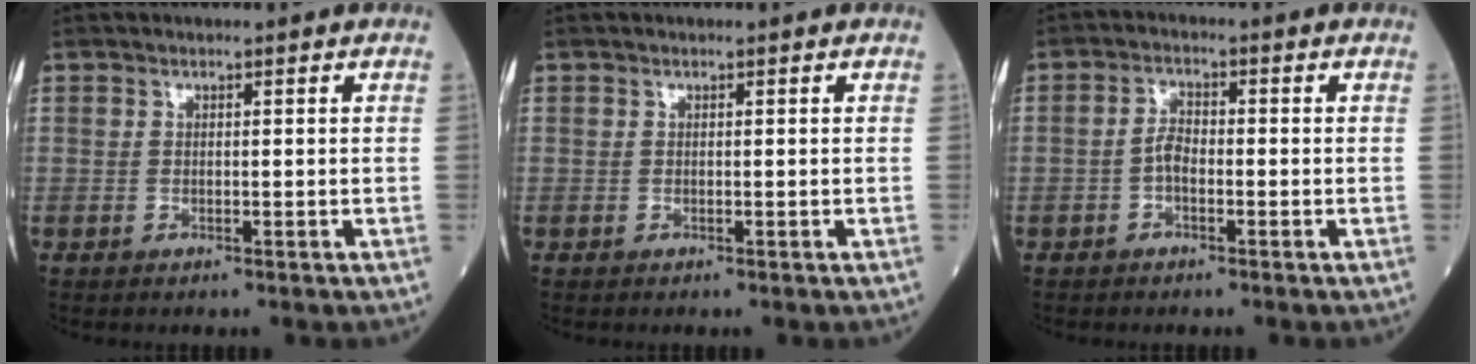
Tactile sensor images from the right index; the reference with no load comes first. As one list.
[{"total": 0.0}, {"total": 2.5, "force": [-0.9, 1.1, 2.1], "torque": [-0.037, 0.004, -0.018]}]